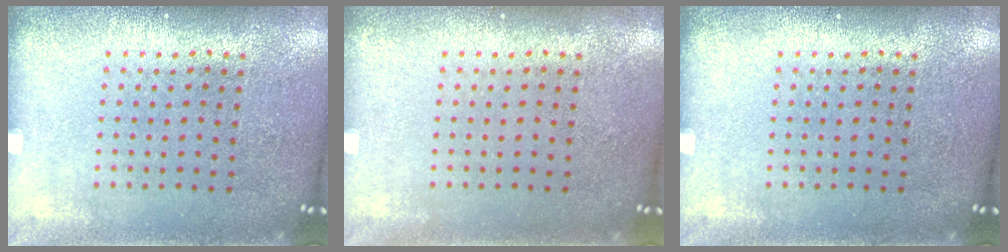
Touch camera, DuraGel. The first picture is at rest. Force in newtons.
{"total": 0.0}
{"total": 0.0}